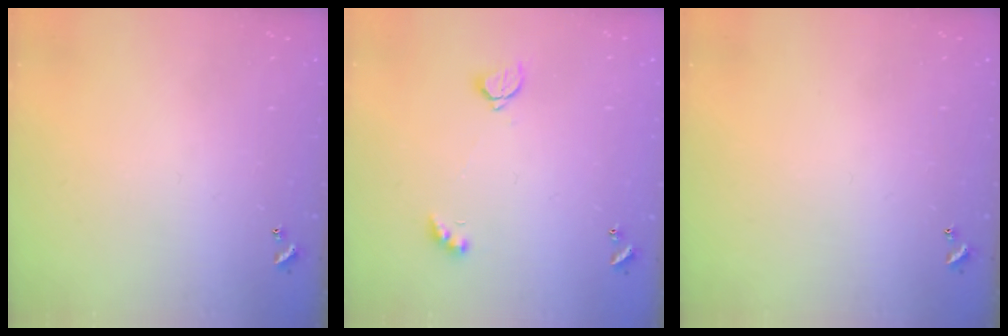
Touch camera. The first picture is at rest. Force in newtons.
{"total": 2.1, "press": 2.0, "slide": 0.5}
{"total": 0.0}